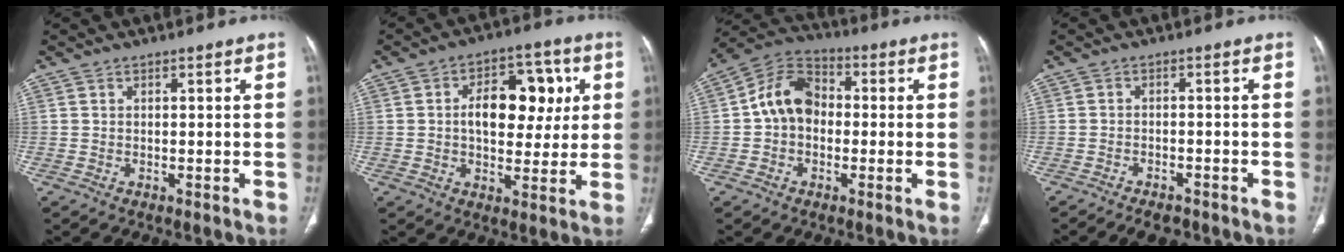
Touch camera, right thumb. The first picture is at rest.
{"total": 13.6, "force": [2.2, 8.3, 10.5], "torque": [-0.109, 0.012, 0.030]}
{"total": 10.1, "force": [-0.2, 7.7, 6.5], "torque": [-0.096, 0.033, -0.020]}
{"total": 4.7, "force": [-3.9, 1.9, 1.7], "torque": [-0.025, 0.013, -0.054]}